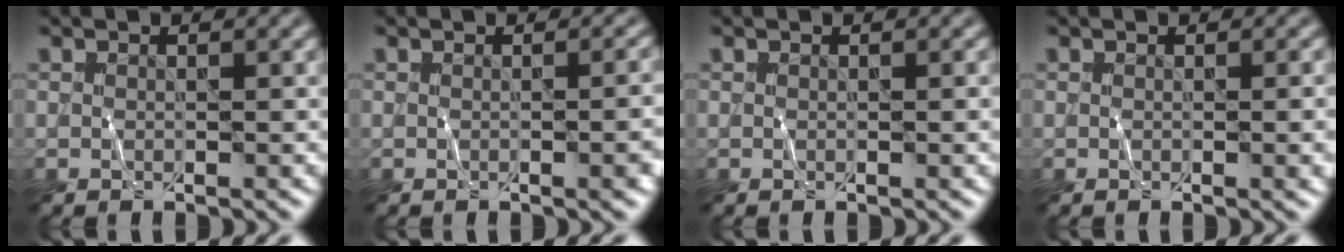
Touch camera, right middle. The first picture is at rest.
{"total": 2.9, "force": [-0.3, 0.9, 2.7], "torque": [-0.019, 0.004, -0.001]}
{"total": 0.6, "force": [0.0, 0.1, 0.6], "torque": [-0.005, -0.001, 0.000]}
{"total": 1.8, "force": [0.0, 0.4, 1.7], "torque": [-0.017, -0.001, -0.003]}